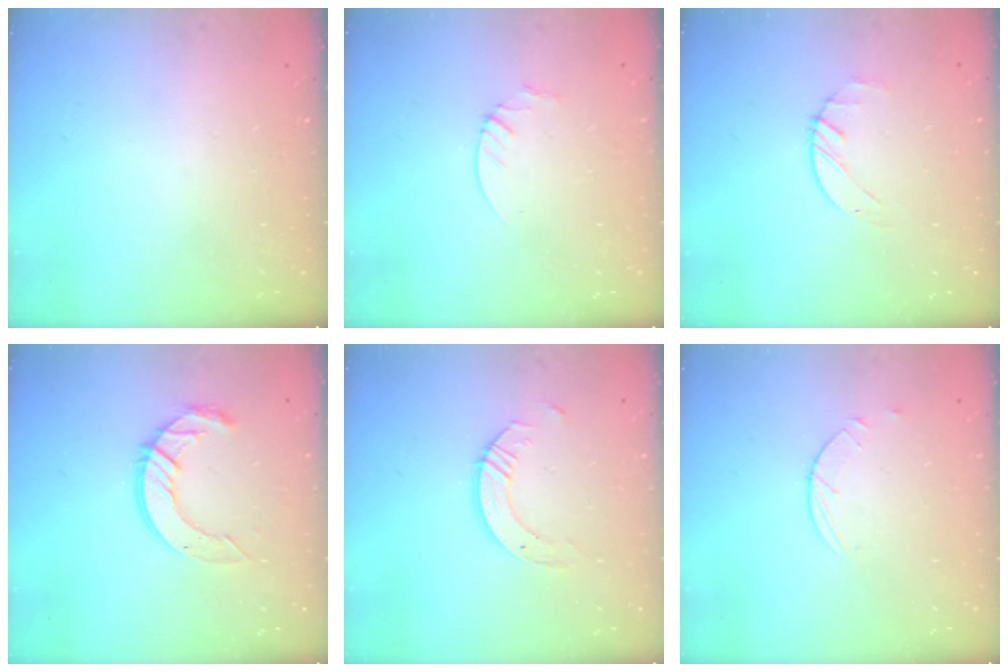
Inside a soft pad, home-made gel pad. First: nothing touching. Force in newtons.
{"total": 2.1, "press": 2.1, "slide": 0.2}
{"total": 1.4, "press": 1.3, "slide": 0.2}
{"total": 11.1, "press": 11.1, "slide": 1.0}
{"total": 6.3, "press": 6.3, "slide": 0.5}
{"total": 2.5, "press": 2.4, "slide": 0.3}